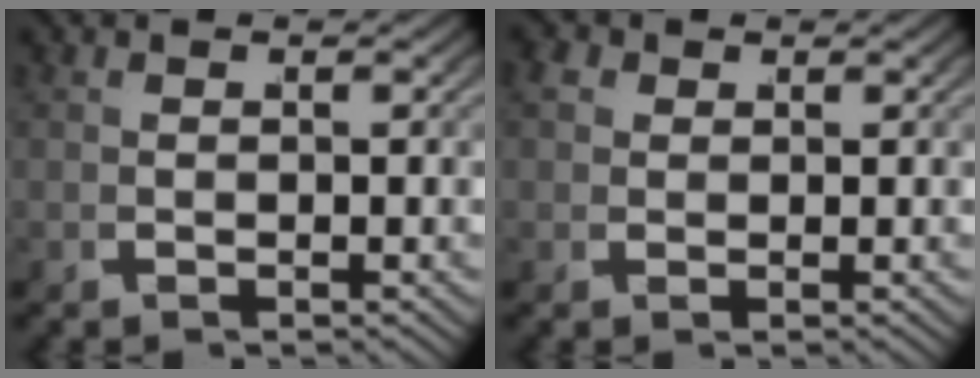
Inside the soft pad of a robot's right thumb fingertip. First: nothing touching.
{"total": 1.8, "force": [0.6, 1.5, 0.8], "torque": [-0.018, -0.005, 0.010]}